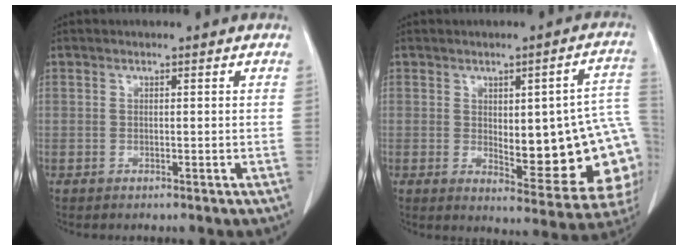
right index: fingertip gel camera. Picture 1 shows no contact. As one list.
[{"total": 19.1, "force": [-1.0, 5.5, 18.3], "torque": [-0.160, 0.019, 0.009]}]